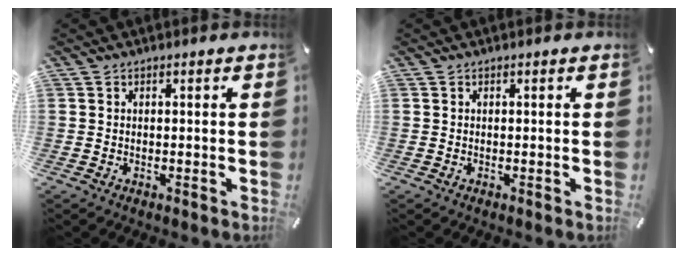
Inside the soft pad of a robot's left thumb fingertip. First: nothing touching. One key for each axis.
{"total": 0.0}